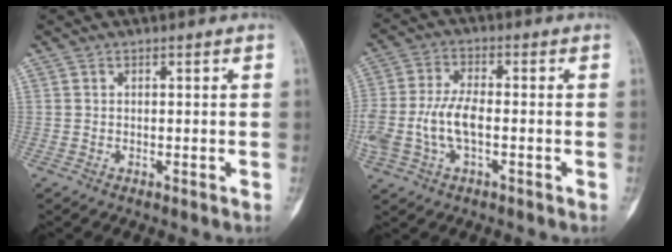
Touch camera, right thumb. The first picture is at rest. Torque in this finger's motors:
{"motor_torque": [0.27, 0.13, 0.91, -0.42, 0.12]}